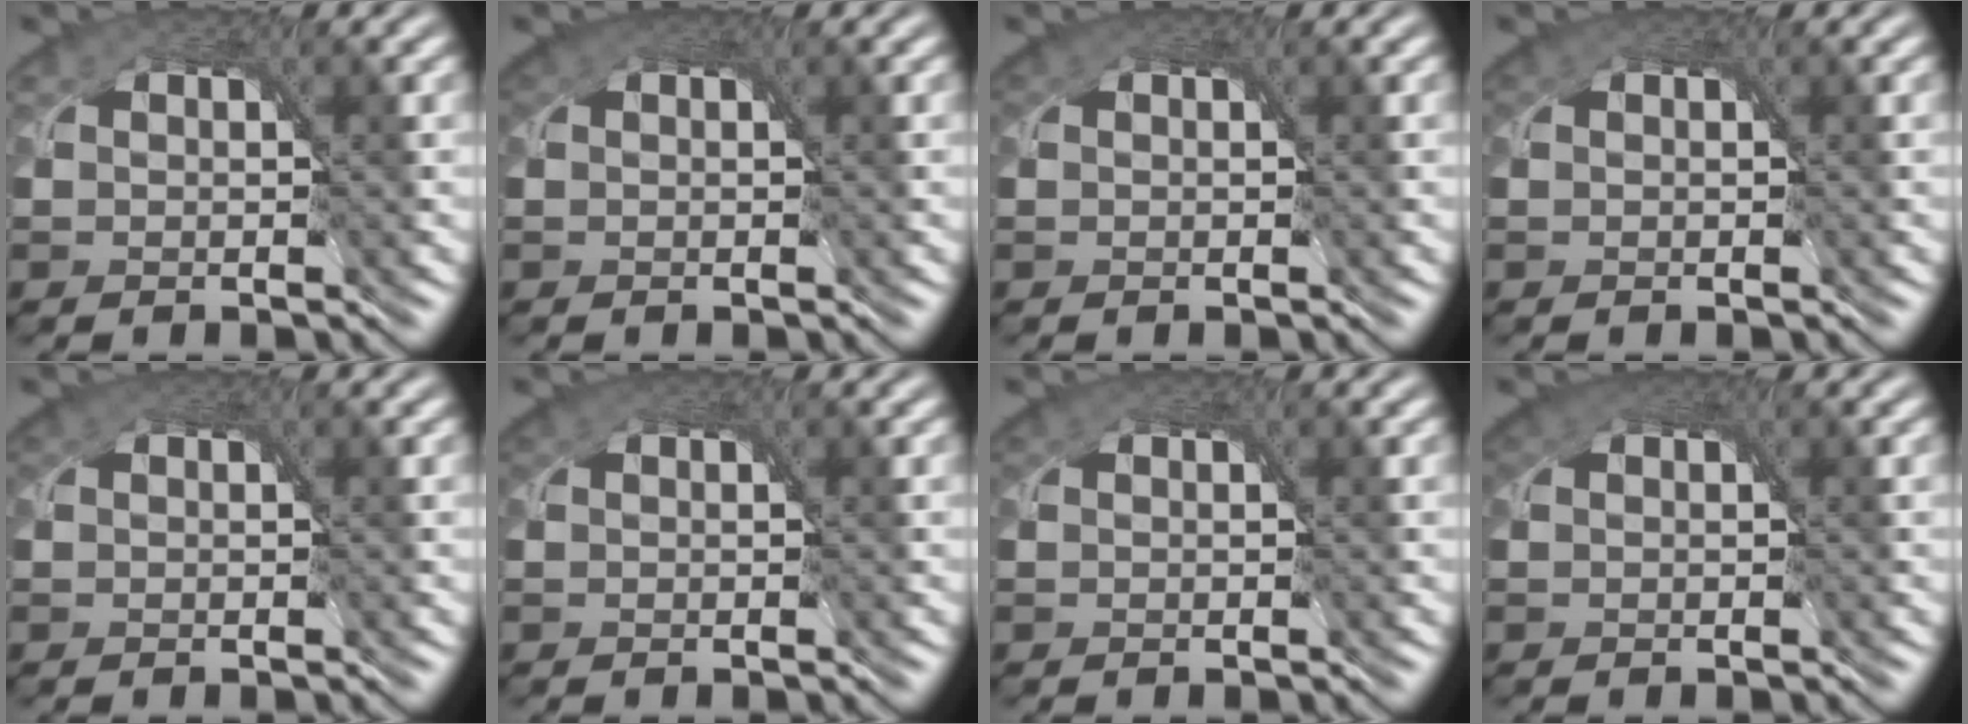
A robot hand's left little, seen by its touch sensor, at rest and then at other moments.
{"total": 2.2, "force": [1.2, 1.3, 1.2], "torque": [-0.023, 0.004, 0.014]}
{"total": 1.3, "force": [0.7, 0.8, 0.7], "torque": [-0.014, 0.002, 0.008]}
{"total": 0.9, "force": [0.5, 0.6, 0.5], "torque": [-0.010, 0.001, 0.005]}
{"total": 1.0, "force": [0.5, 0.7, 0.6], "torque": [-0.012, 0.001, 0.006]}
{"total": 1.2, "force": [0.7, 0.8, 0.7], "torque": [-0.013, 0.002, 0.008]}
{"total": 0.9, "force": [0.5, 0.6, 0.5], "torque": [-0.011, 0.001, 0.005]}
{"total": 2.6, "force": [1.4, 1.7, 1.5], "torque": [-0.029, 0.006, 0.015]}